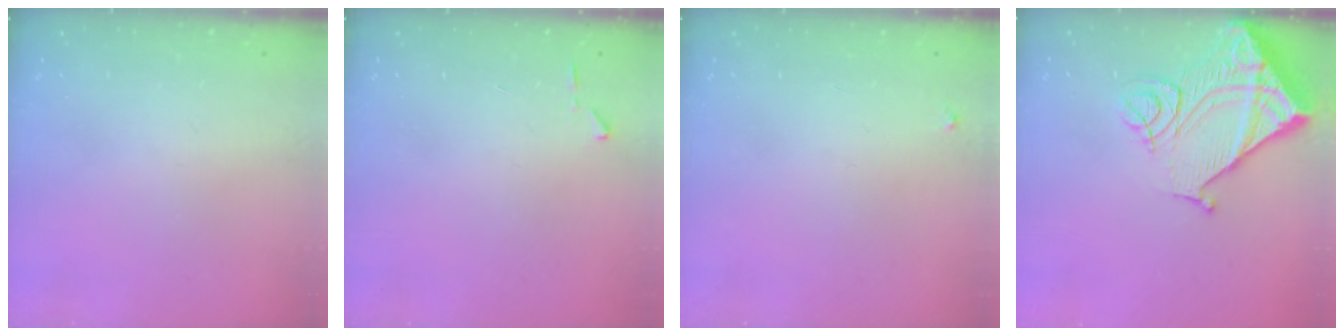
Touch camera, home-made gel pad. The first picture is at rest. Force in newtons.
{"total": 3.6, "press": 3.6, "slide": 0.5}
{"total": 2.3, "press": 2.3, "slide": 0.2}
{"total": 15.3, "press": 15.2, "slide": 1.9}